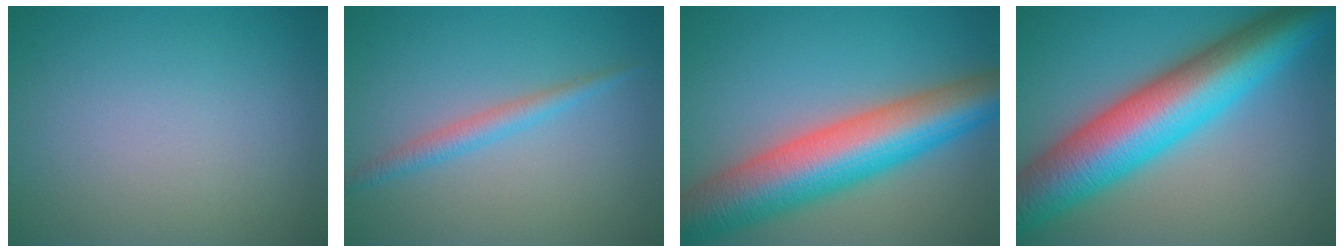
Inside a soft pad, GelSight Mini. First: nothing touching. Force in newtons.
{"total": 2.0, "press": 2.0, "slide": 0.0}
{"total": 11.5, "press": 11.5, "slide": 0.3}
{"total": 13.1, "press": 13.1, "slide": 0.2}